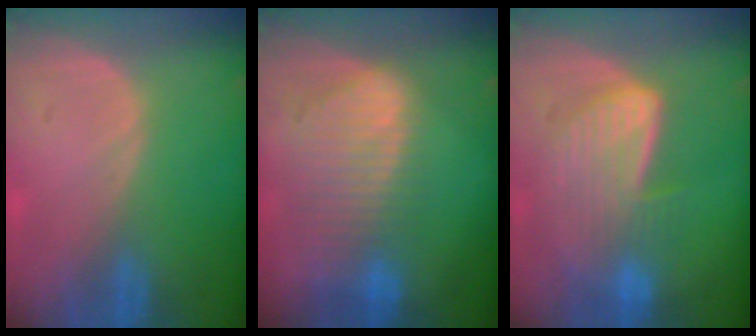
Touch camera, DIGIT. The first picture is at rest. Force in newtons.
{"total": 9.2, "press": 8.1, "slide": 4.4}
{"total": 7.4, "press": 7.3, "slide": 1.6}